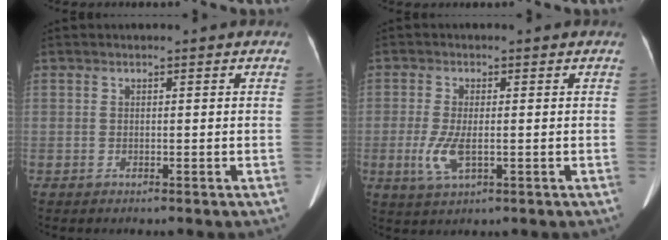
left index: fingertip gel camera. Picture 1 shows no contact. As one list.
[{"total": 4.5, "force": [-1.0, 1.6, 4.1], "torque": [-0.097, -0.011, -0.017]}]